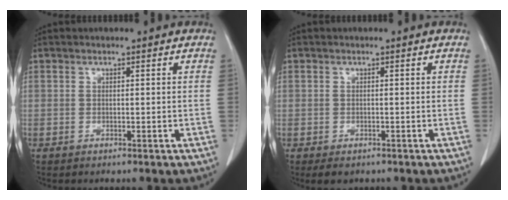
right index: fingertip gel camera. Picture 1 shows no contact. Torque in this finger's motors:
{"motor_torque": [-0.79, 0.33, -0.41, -0.21]}